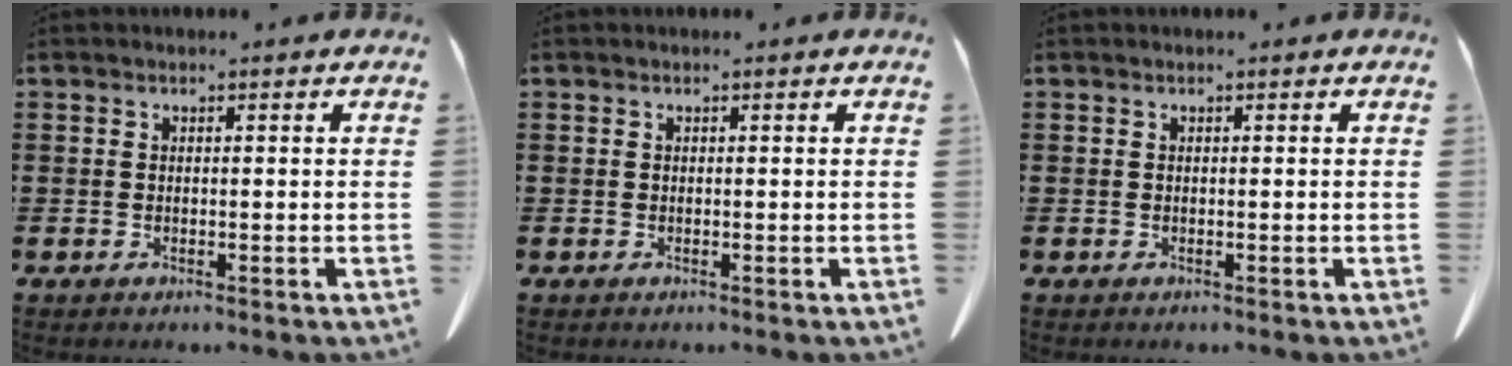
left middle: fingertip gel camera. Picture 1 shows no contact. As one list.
[{"total": 0.0}, {"total": 0.0}]